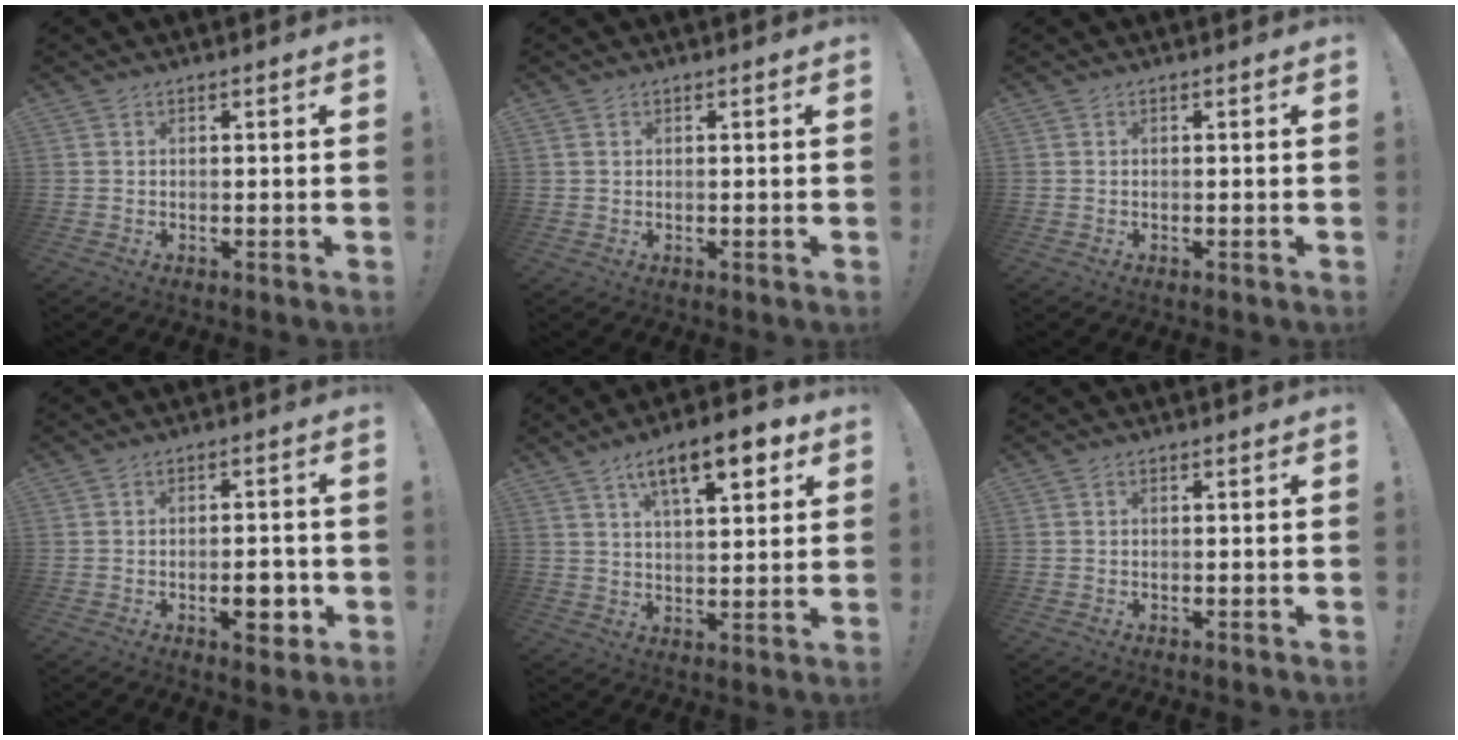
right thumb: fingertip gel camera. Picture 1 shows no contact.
{"total": 0.7, "force": [0.4, 0.5, 0.3], "torque": [-0.012, 0.003, 0.009]}
{"total": 0.0}
{"total": 6.7, "force": [-2.2, 3.0, 5.6], "torque": [-0.063, 0.005, -0.035]}
{"total": 13.2, "force": [6.7, 4.8, 10.3], "torque": [-0.156, -0.017, 0.108]}
{"total": 0.0}